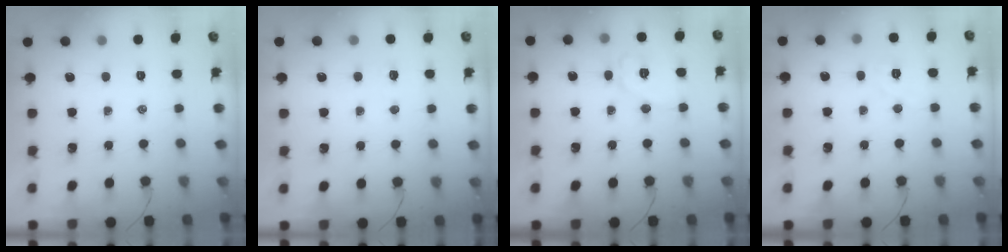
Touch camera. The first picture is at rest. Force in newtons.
{"total": 1.6, "press": 1.6, "slide": 0.5}
{"total": 8.3, "press": 8.3, "slide": 0.5}
{"total": 4.6, "press": 4.5, "slide": 0.9}